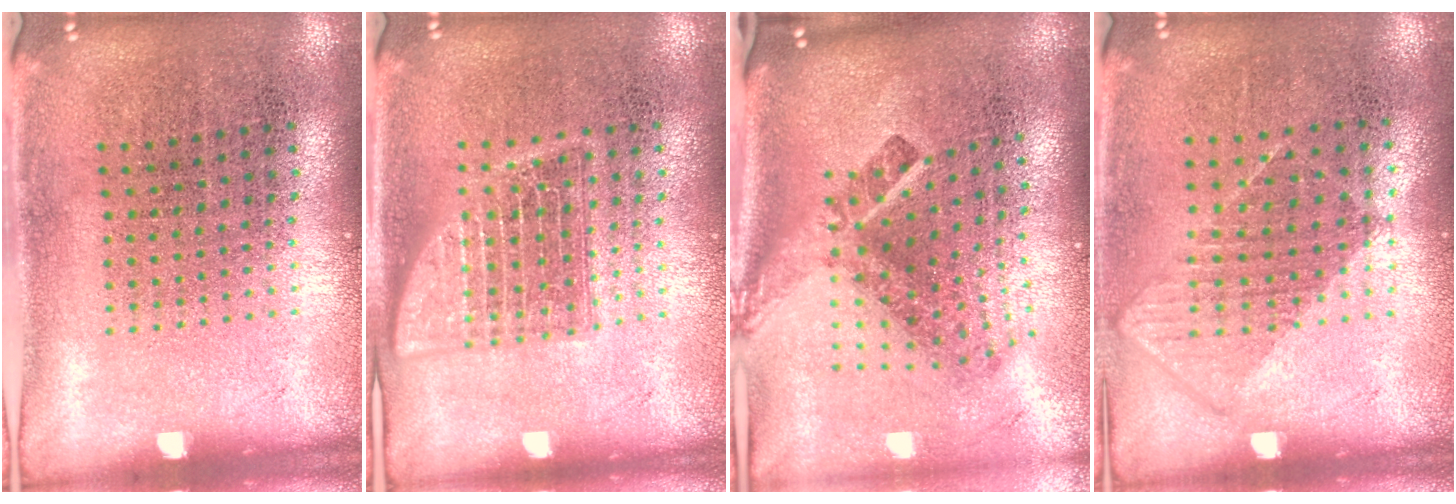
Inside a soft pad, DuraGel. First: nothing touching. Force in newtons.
{"total": 1.8, "press": 1.7, "slide": 0.3}
{"total": 2.8, "press": 1.7, "slide": 2.2}
{"total": 0.8, "press": 0.7, "slide": 0.3}